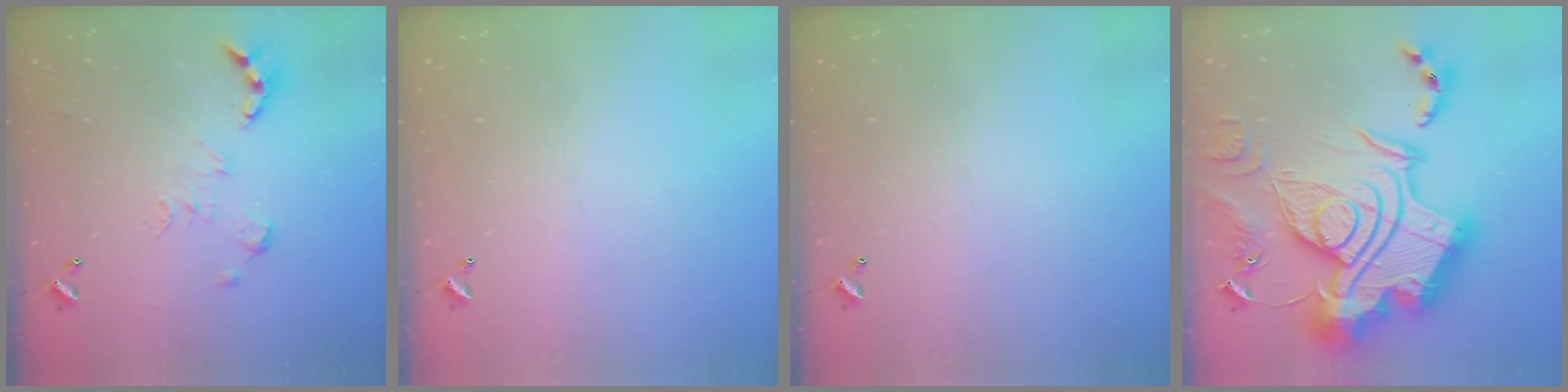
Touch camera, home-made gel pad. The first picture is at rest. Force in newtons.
{"total": 0.0}
{"total": 0.0}
{"total": 0.6, "press": 0.6, "slide": 0.0}